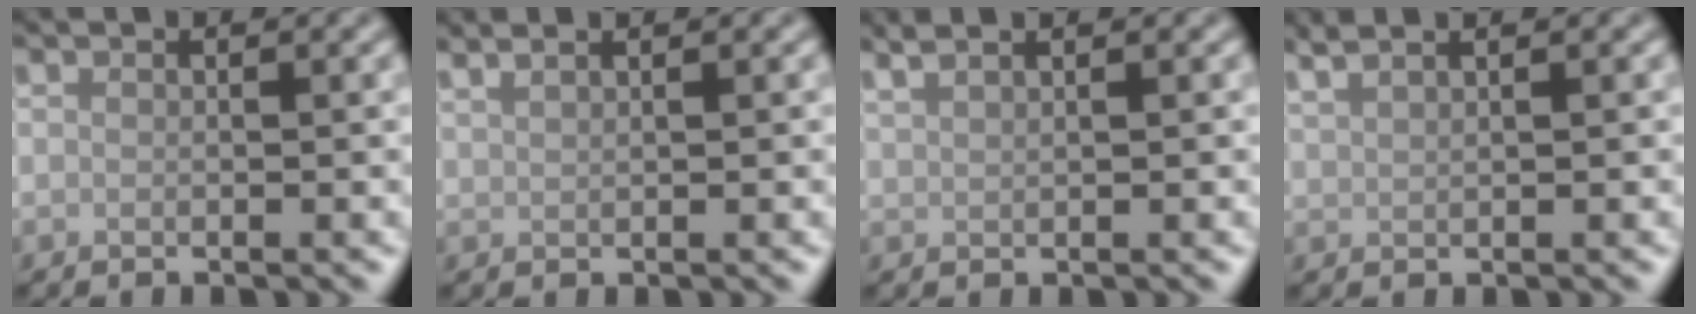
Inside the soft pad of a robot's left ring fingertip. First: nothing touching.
{"total": 2.3, "force": [1.8, 0.8, 1.1], "torque": [-0.009, 0.007, 0.013]}
{"total": 2.7, "force": [2.2, 0.9, 1.4], "torque": [-0.012, 0.013, 0.018]}
{"total": 3.3, "force": [2.6, 1.1, 1.7], "torque": [-0.018, 0.020, 0.022]}